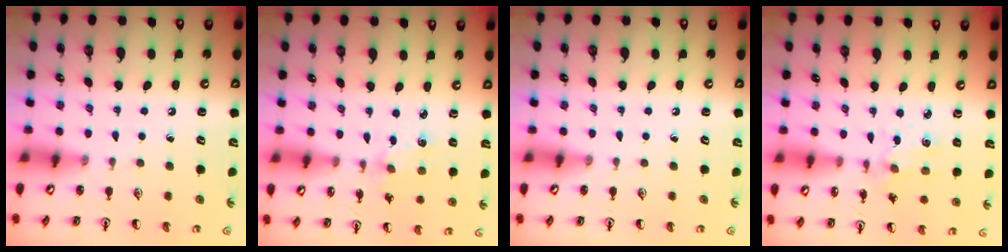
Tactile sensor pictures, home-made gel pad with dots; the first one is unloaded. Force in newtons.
{"total": 2.7, "press": 2.7, "slide": 0.3}
{"total": 0.0}
{"total": 1.4, "press": 1.4, "slide": 0.3}